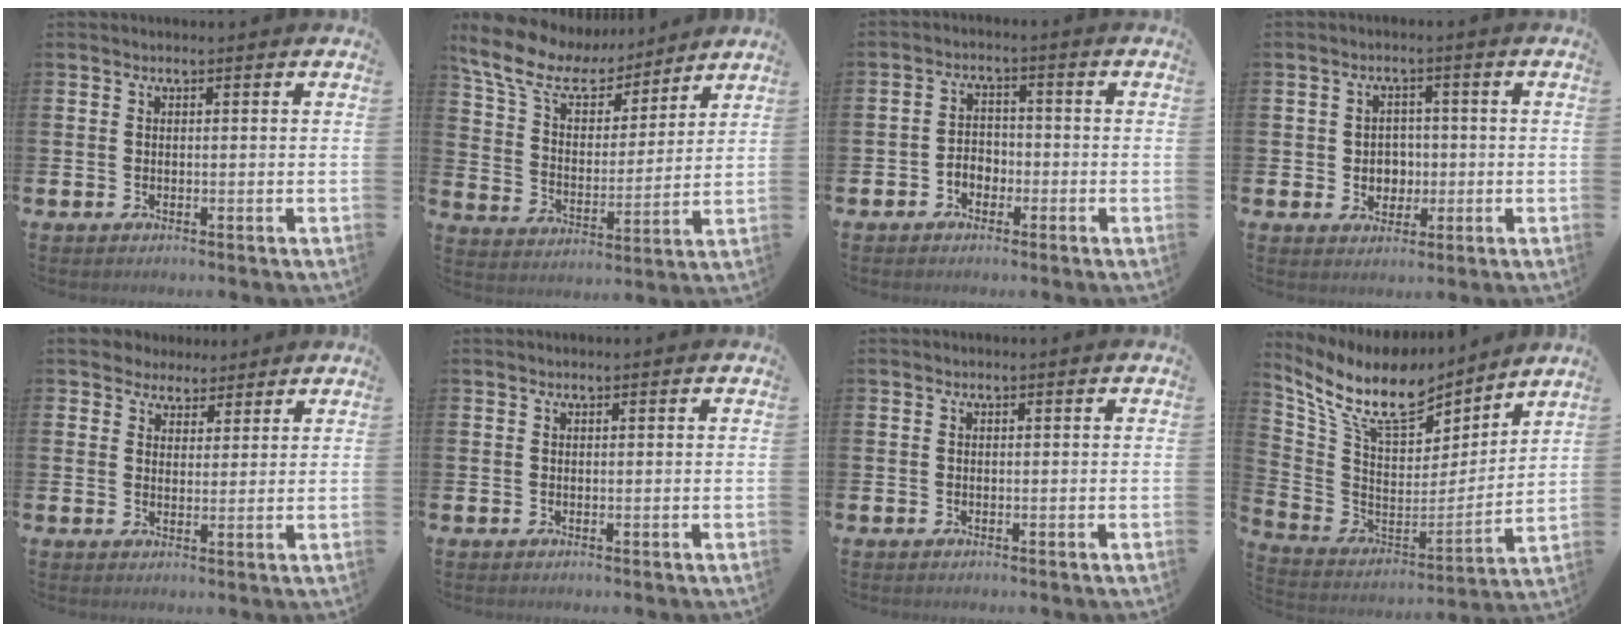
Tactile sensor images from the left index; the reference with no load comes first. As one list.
[{"total": 9.8, "force": [8.2, 4.1, 3.5], "torque": [-0.107, -0.050, 0.146]}, {"total": 2.7, "force": [-2.0, 1.8, 0.5], "torque": [-0.014, 0.008, -0.044]}, {"total": 2.9, "force": [-0.3, 2.7, 0.9], "torque": [-0.011, 0.000, -0.015]}, {"total": 3.5, "force": [2.9, 1.8, -0.5], "torque": [-0.006, -0.011, 0.052]}, {"total": 0.0}, {"total": 0.0}, {"total": 11.0, "force": [8.8, 4.5, 4.9], "torque": [-0.141, -0.058, 0.156]}]